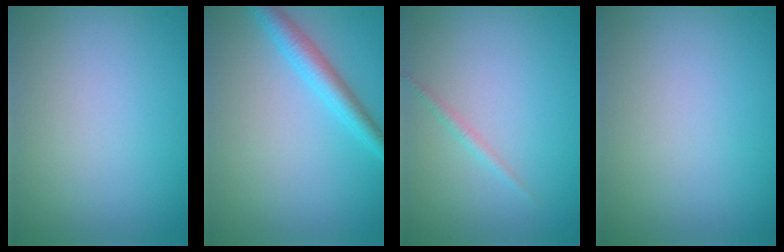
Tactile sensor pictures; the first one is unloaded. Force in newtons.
{"total": 2.9, "press": 2.9, "slide": 0.1}
{"total": 0.8, "press": 0.8, "slide": 0.1}
{"total": 0.0}